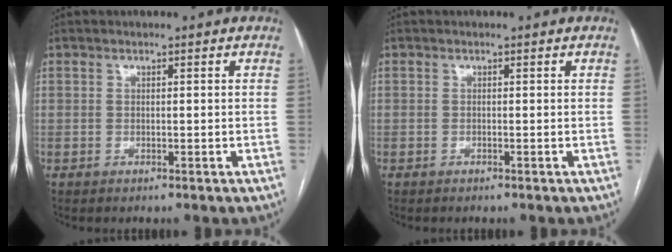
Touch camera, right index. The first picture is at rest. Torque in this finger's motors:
{"motor_torque": [0.09, 0.09, -0.03, 0.01]}